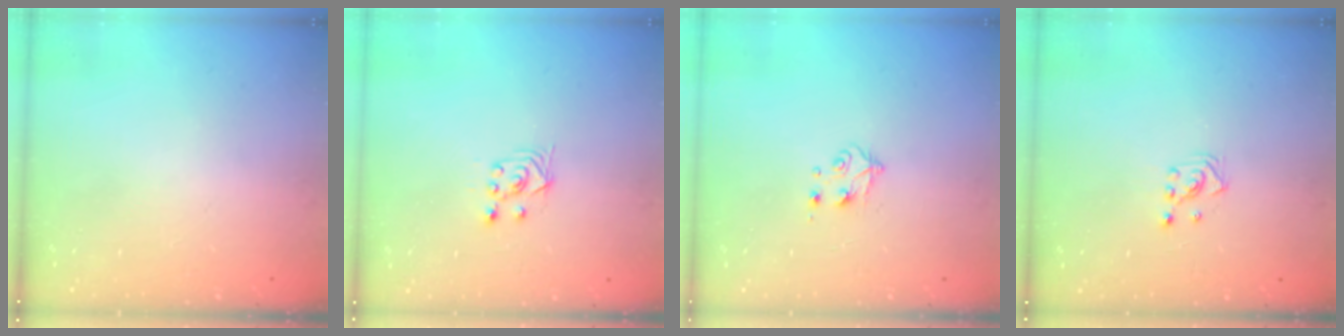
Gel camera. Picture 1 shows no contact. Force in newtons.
{"total": 2.9, "press": 2.5, "slide": 1.4}
{"total": 4.7, "press": 4.6, "slide": 0.6}
{"total": 2.6, "press": 2.6, "slide": 0.3}